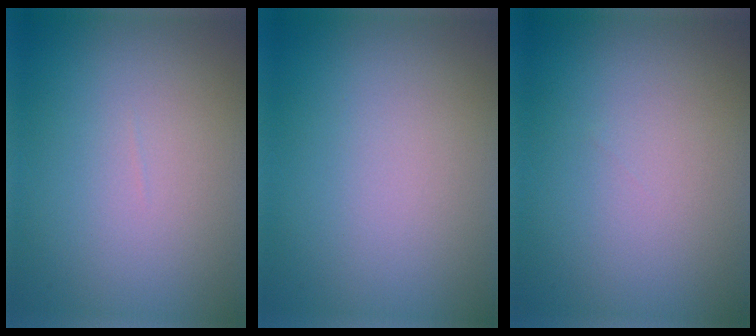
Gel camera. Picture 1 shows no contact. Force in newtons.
{"total": 0.0}
{"total": 0.0}